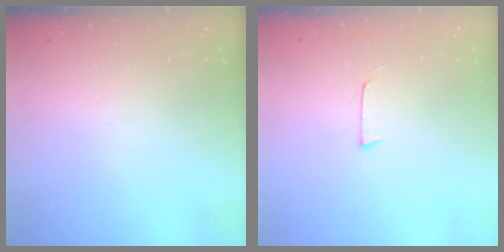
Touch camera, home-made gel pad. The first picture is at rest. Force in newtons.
{"total": 4.2, "press": 4.2, "slide": 0.4}